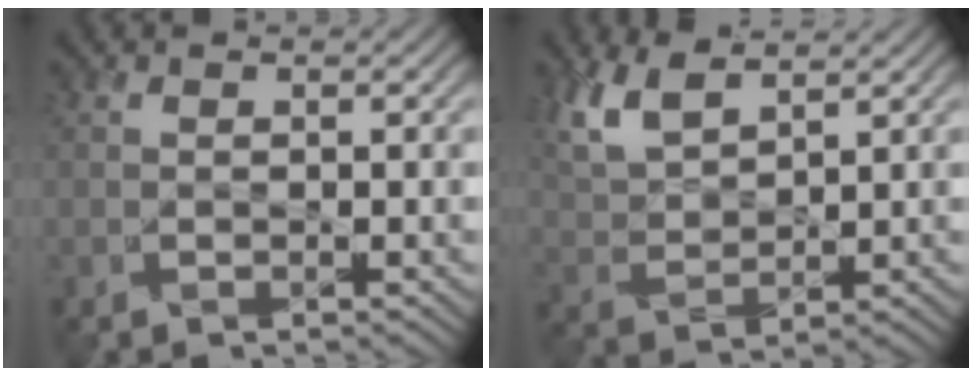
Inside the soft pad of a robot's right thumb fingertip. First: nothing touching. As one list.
[{"total": 6.7, "force": [4.7, 2.4, 4.2], "torque": [-0.112, 0.009, 0.098]}]